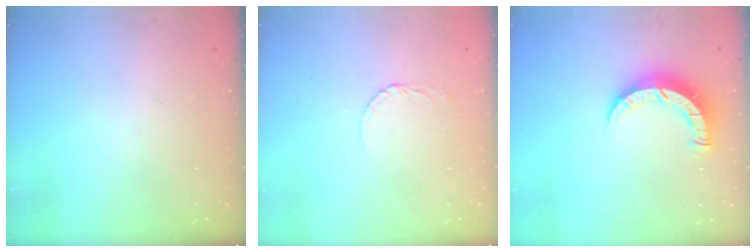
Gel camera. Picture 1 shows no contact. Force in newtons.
{"total": 2.6, "press": 2.6, "slide": 0.1}
{"total": 7.5, "press": 7.5, "slide": 0.5}